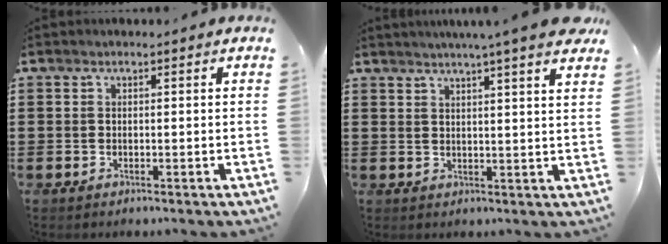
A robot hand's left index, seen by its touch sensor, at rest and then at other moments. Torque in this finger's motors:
{"motor_torque": [0.94, -0.51, 0.69, 0.08]}